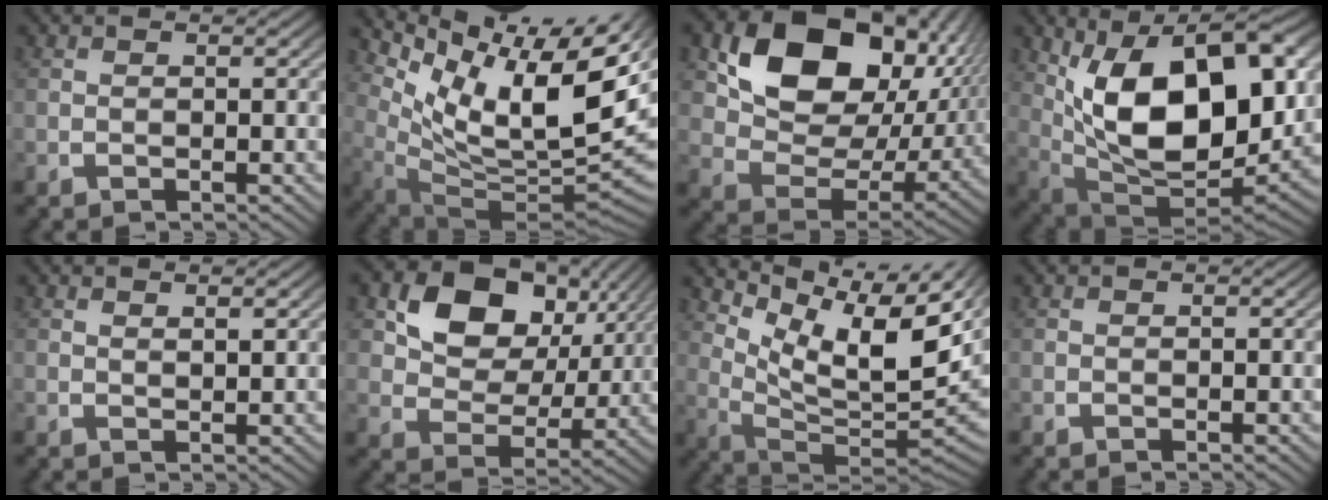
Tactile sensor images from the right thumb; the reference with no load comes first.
{"total": 18.7, "force": [3.4, 10.9, 14.9], "torque": [-0.230, -0.040, 0.075]}
{"total": 15.1, "force": [3.7, 10.0, 10.8], "torque": [-0.200, -0.009, 0.060]}
{"total": 17.5, "force": [0.8, 10.2, 14.2], "torque": [-0.260, -0.049, 0.039]}
{"total": 0.9, "force": [0.9, 0.1, 0.2], "torque": [-0.002, 0.000, 0.020]}
{"total": 11.5, "force": [4.6, 7.6, 7.2], "torque": [-0.133, 0.006, 0.068]}
{"total": 16.4, "force": [4.2, 9.8, 12.4], "torque": [-0.193, -0.020, 0.069]}
{"total": 0.0}